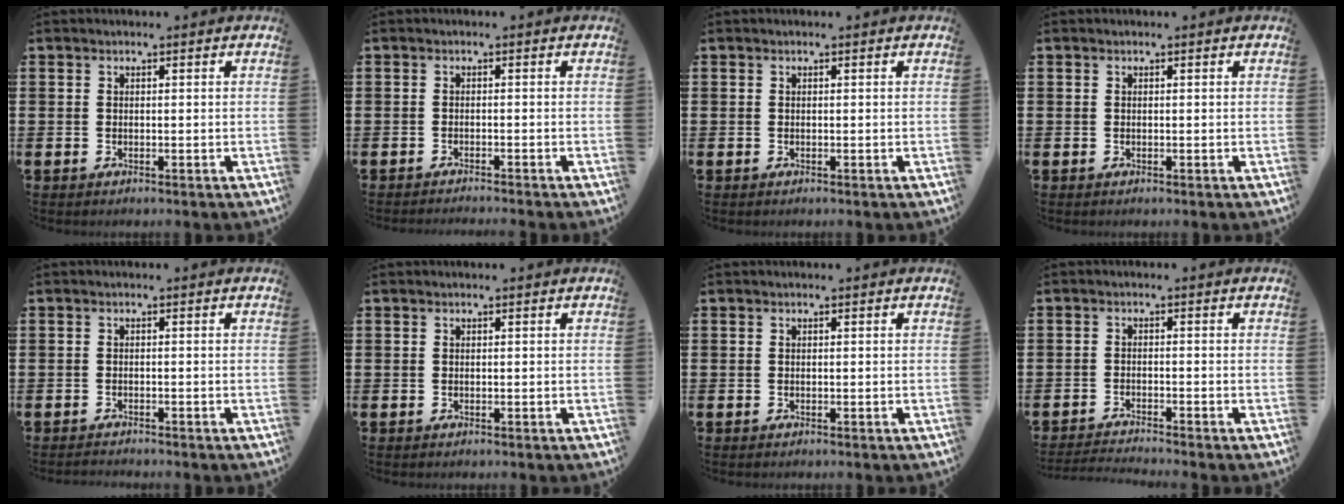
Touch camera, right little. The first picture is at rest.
{"total": 0.8, "force": [-0.7, -0.2, 0.0], "torque": [0.001, -0.001, -0.016]}
{"total": 0.0}
{"total": 0.0}
{"total": 0.7, "force": [-0.7, 0.0, 0.0], "torque": [-0.002, -0.001, -0.014]}
{"total": 0.0}
{"total": 0.0}
{"total": 1.5, "force": [-1.5, -0.2, 0.2], "torque": [-0.005, 0.001, -0.030]}